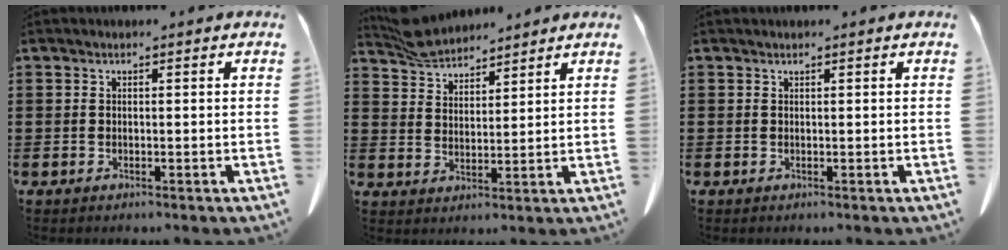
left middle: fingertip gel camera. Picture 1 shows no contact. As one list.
[{"total": 5.3, "force": [5.0, 1.5, 0.9], "torque": [-0.036, -0.013, 0.096]}, {"total": 0.0}]